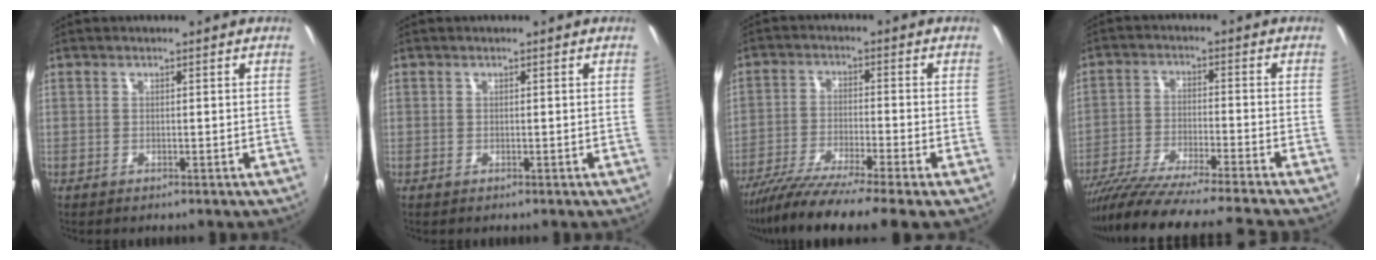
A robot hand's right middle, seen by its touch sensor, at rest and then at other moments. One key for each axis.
{"total": 0.0}
{"total": 11.8, "fx": -9.5, "fy": -0.9, "fz": 6.9, "tx": -0.142, "ty": -0.041, "tz": -0.165}
{"total": 17.4, "fx": -15.3, "fy": -1.2, "fz": 8.1, "tx": -0.157, "ty": -0.043, "tz": -0.260}